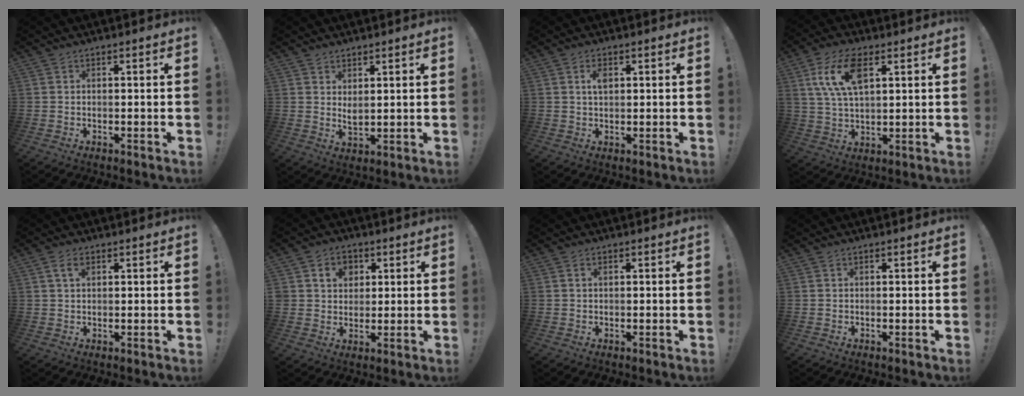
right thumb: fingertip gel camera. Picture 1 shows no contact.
{"total": 3.7, "force": [2.7, 1.5, 2.0], "torque": [-0.024, -0.022, 0.046]}
{"total": 3.0, "force": [1.0, 1.8, 2.2], "torque": [-0.040, 0.001, 0.014]}
{"total": 12.1, "force": [4.9, 6.1, 9.2], "torque": [-0.184, 0.001, 0.091]}
{"total": 3.1, "force": [1.4, 1.8, 2.2], "torque": [-0.038, 0.000, 0.024]}
{"total": 7.4, "force": [2.5, 6.5, 2.5], "torque": [-0.043, -0.005, 0.050]}
{"total": 0.7, "force": [0.3, 0.4, 0.6], "torque": [-0.018, 0.005, 0.007]}
{"total": 0.0}